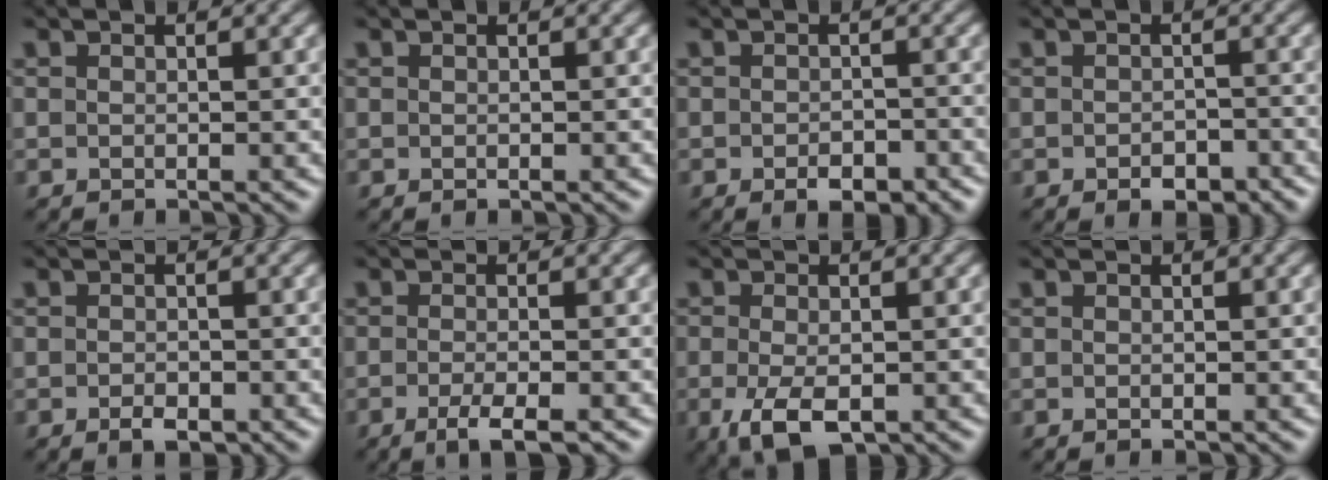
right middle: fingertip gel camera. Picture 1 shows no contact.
{"total": 0.0}
{"total": 2.4, "force": [-1.2, 1.3, 1.6], "torque": [-0.024, -0.003, -0.017]}
{"total": 2.1, "force": [-1.0, 1.3, 1.3], "torque": [-0.020, -0.003, -0.016]}
{"total": 1.4, "force": [-0.7, 0.8, 1.0], "torque": [-0.017, -0.003, -0.013]}
{"total": 2.9, "force": [-1.5, 0.6, 2.4], "torque": [-0.039, -0.004, -0.032]}
{"total": 4.6, "force": [-1.7, 2.2, 3.7], "torque": [-0.080, -0.012, -0.029]}
{"total": 0.0}